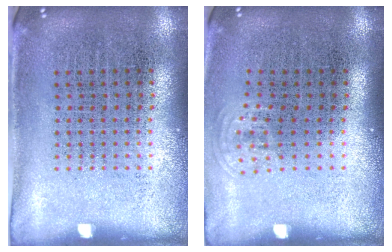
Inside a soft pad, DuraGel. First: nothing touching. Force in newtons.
{"total": 0.8, "press": 0.5, "slide": 0.6}